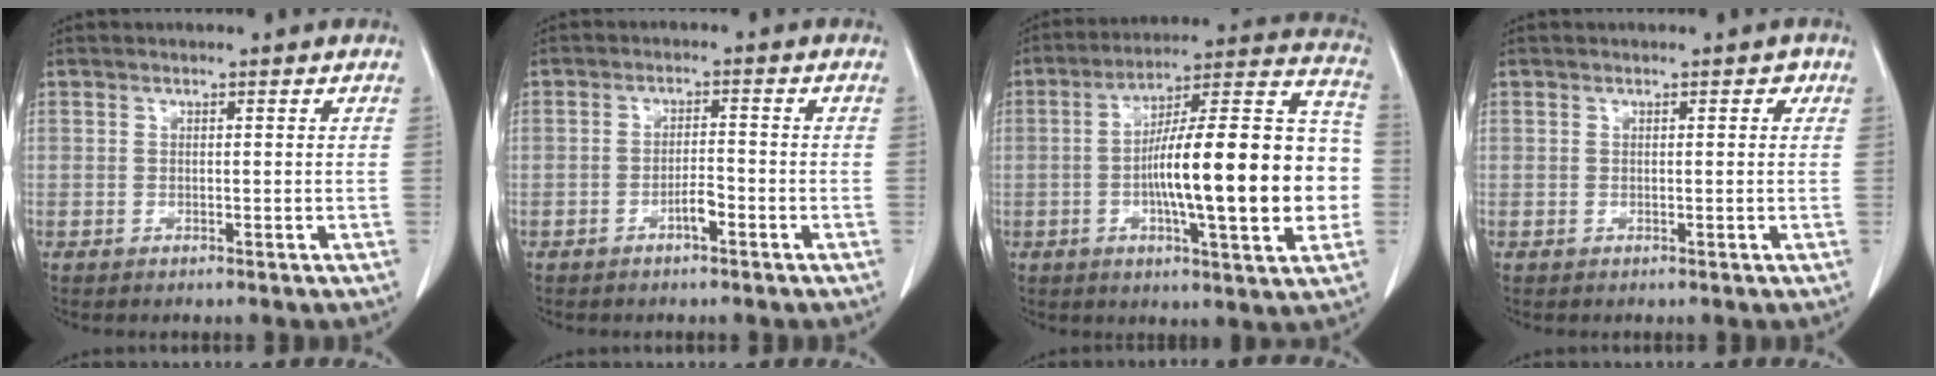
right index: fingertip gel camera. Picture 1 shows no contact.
{"total": 2.6, "force": [-1.5, 0.5, 2.1], "torque": [-0.036, 0.002, -0.027]}
{"total": 23.0, "force": [-2.8, 3.6, 22.6], "torque": [-0.301, 0.031, -0.044]}
{"total": 1.2, "force": [0.5, 0.6, 0.8], "torque": [-0.010, 0.004, 0.006]}